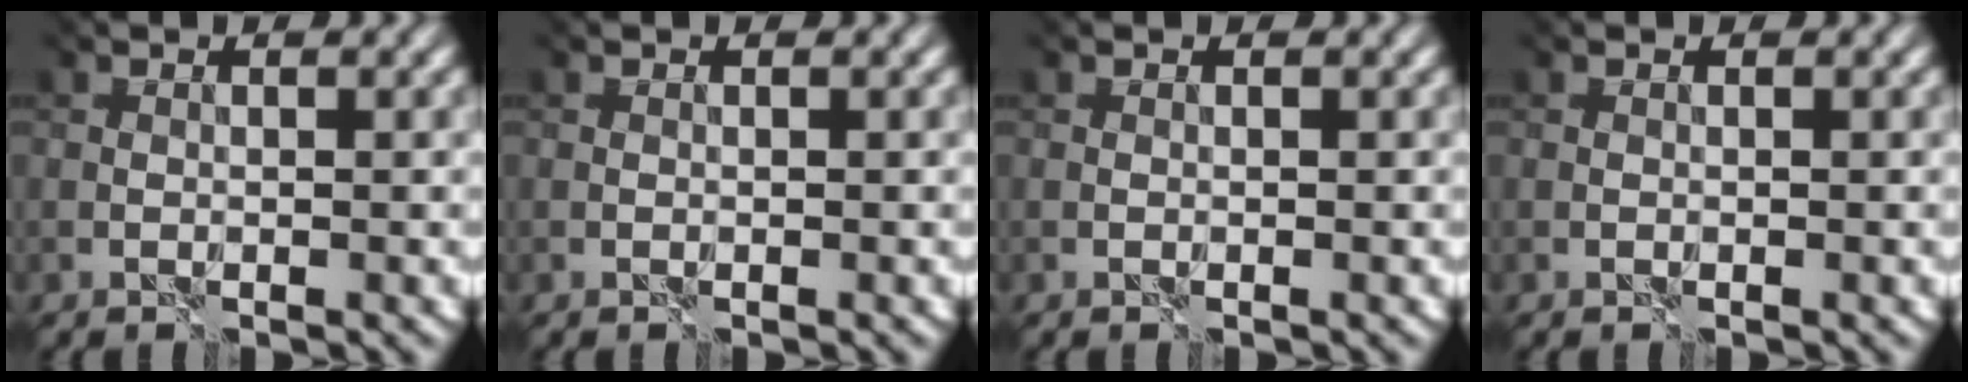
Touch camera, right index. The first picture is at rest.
{"total": 0.0}
{"total": 0.0}
{"total": 0.0}